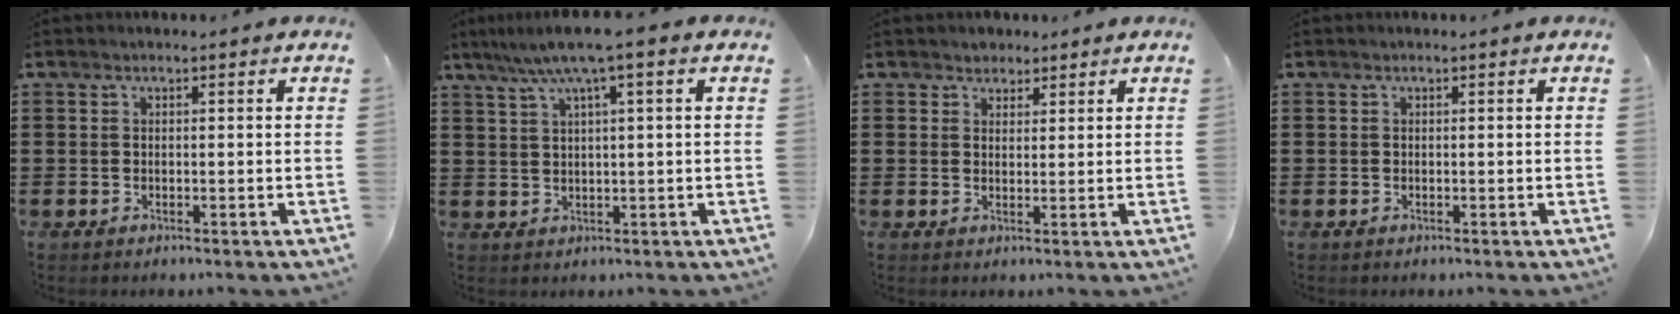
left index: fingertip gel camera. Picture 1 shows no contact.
{"total": 5.4, "force": [2.7, -0.1, 4.7], "torque": [-0.097, -0.001, 0.042]}
{"total": 2.1, "force": [1.7, 1.2, -0.1], "torque": [-0.006, 0.008, 0.033]}
{"total": 0.0}